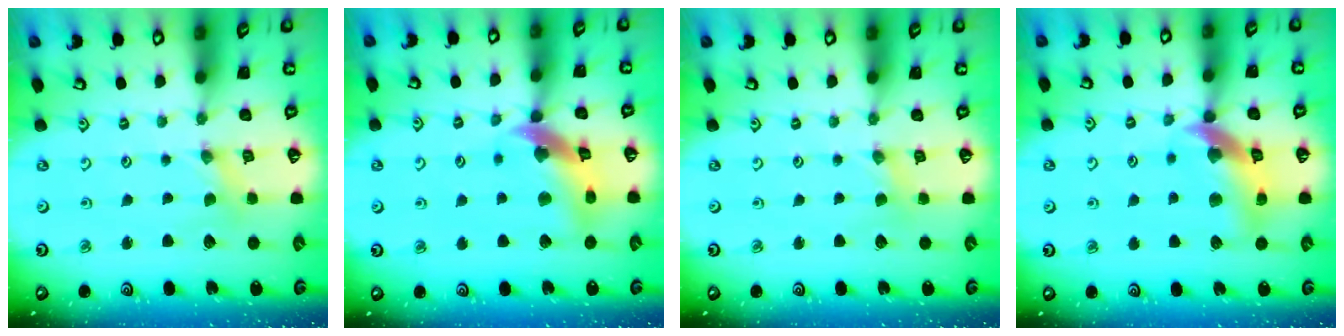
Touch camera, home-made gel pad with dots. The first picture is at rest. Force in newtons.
{"total": 12.8, "press": 12.7, "slide": 1.8}
{"total": 1.9, "press": 1.9, "slide": 0.3}
{"total": 14.5, "press": 14.4, "slide": 2.0}